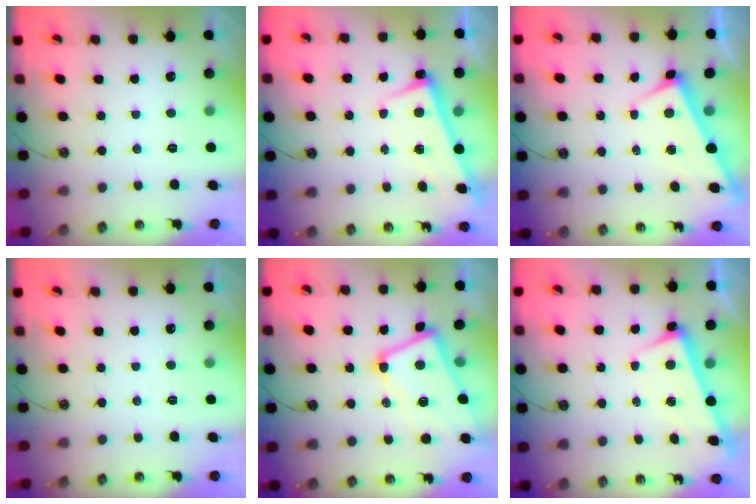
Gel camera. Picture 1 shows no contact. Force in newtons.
{"total": 2.6, "press": 2.4, "slide": 0.9}
{"total": 3.1, "press": 3.1, "slide": 0.0}
{"total": 0.0}
{"total": 4.9, "press": 4.8, "slide": 1.3}
{"total": 2.6, "press": 2.5, "slide": 0.7}